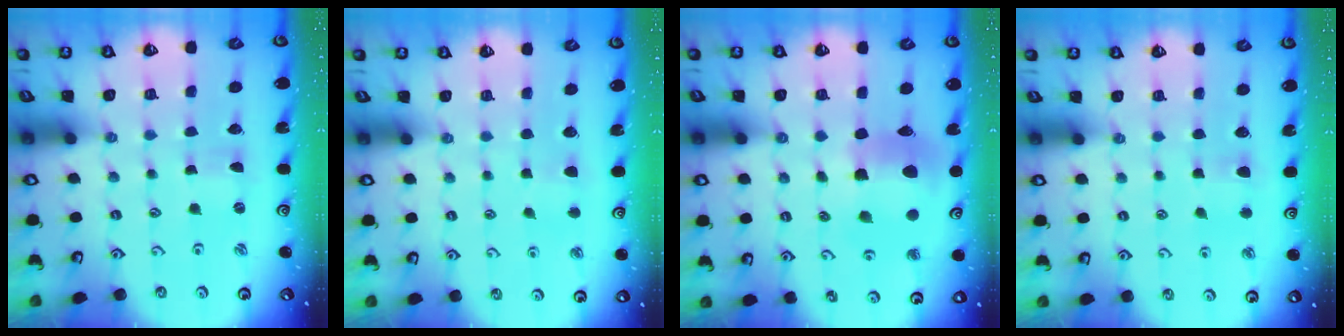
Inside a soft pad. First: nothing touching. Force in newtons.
{"total": 2.9, "press": 2.8, "slide": 0.4}
{"total": 12.4, "press": 12.3, "slide": 1.8}
{"total": 3.6, "press": 3.6, "slide": 0.7}